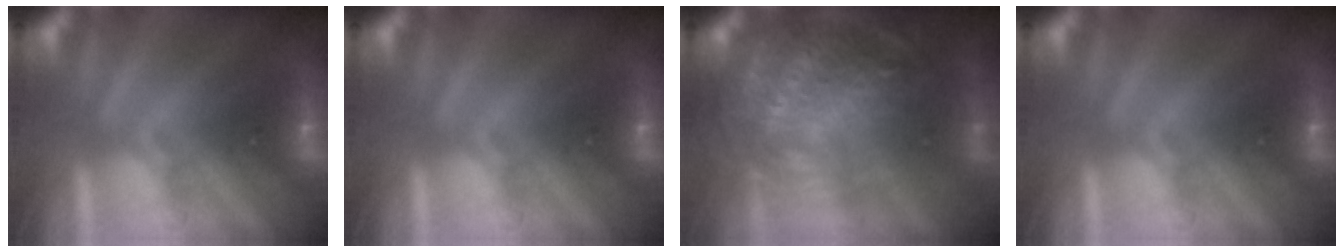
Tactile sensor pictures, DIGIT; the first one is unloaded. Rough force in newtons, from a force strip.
{"total": 0.0}
{"total": 7.5}
{"total": 0.0}